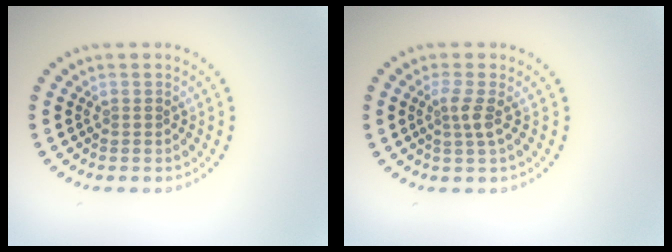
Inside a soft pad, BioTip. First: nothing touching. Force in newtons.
{"total": 1.8, "press": 1.3, "slide": 1.2}